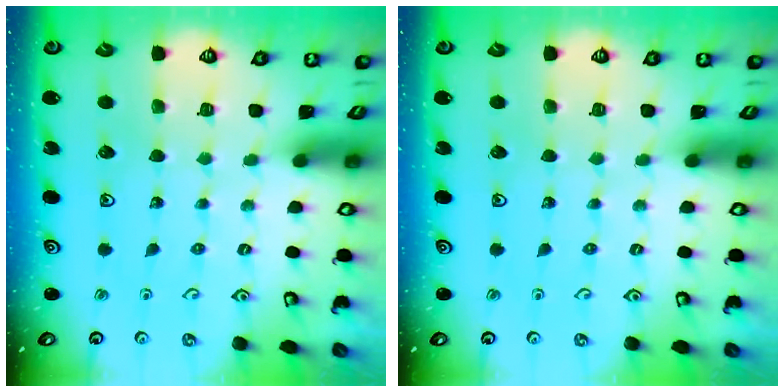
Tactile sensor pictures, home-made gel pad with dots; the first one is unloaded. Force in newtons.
{"total": 0.0}